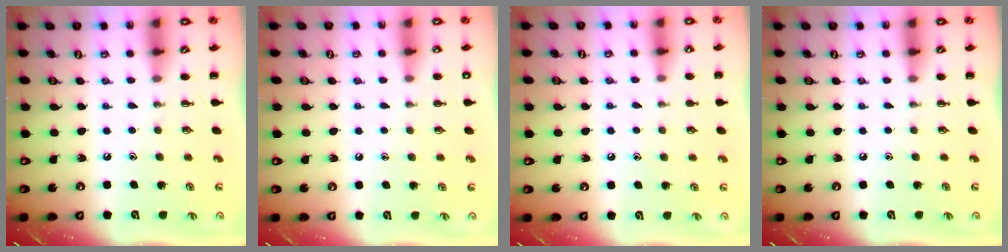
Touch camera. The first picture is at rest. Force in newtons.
{"total": 2.1, "press": 2.0, "slide": 0.6}
{"total": 6.2, "press": 5.9, "slide": 1.9}
{"total": 0.0}